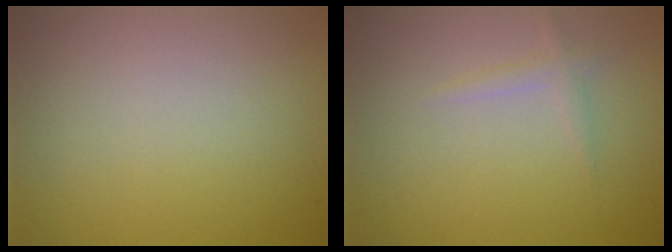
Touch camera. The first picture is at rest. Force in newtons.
{"total": 1.0, "press": 1.0, "slide": 0.0}